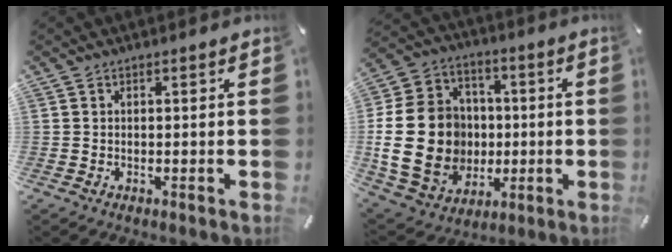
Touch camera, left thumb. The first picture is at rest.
{"total": 23.2, "force": [-1.5, 19.1, 13.1], "torque": [-0.258, 0.016, -0.008]}